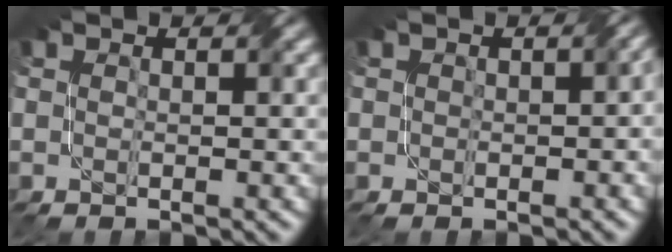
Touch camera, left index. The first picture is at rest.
{"total": 2.0, "force": [0.3, 1.3, 1.5], "torque": [-0.012, 0.001, 0.004]}